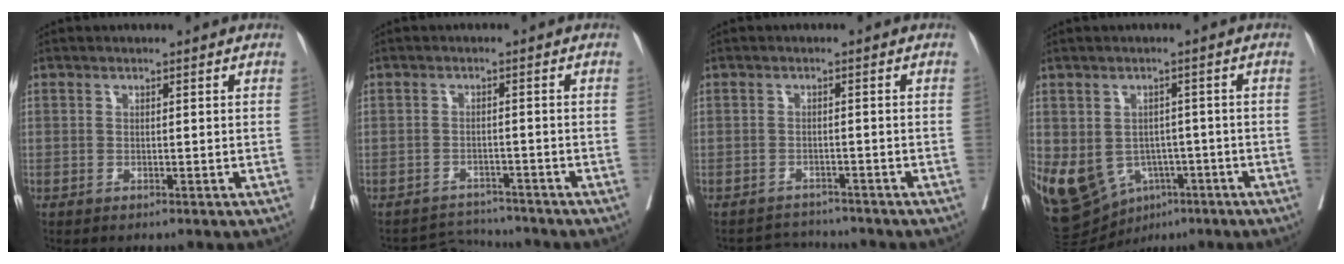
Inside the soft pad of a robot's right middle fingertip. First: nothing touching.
{"total": 4.1, "force": [-3.7, -0.1, -1.7], "torque": [0.032, 0.004, -0.058]}
{"total": 3.6, "force": [-3.5, 0.0, -1.0], "torque": [0.016, -0.001, -0.055]}
{"total": 13.5, "force": [-5.4, 10.1, 7.0], "torque": [-0.150, 0.010, -0.071]}